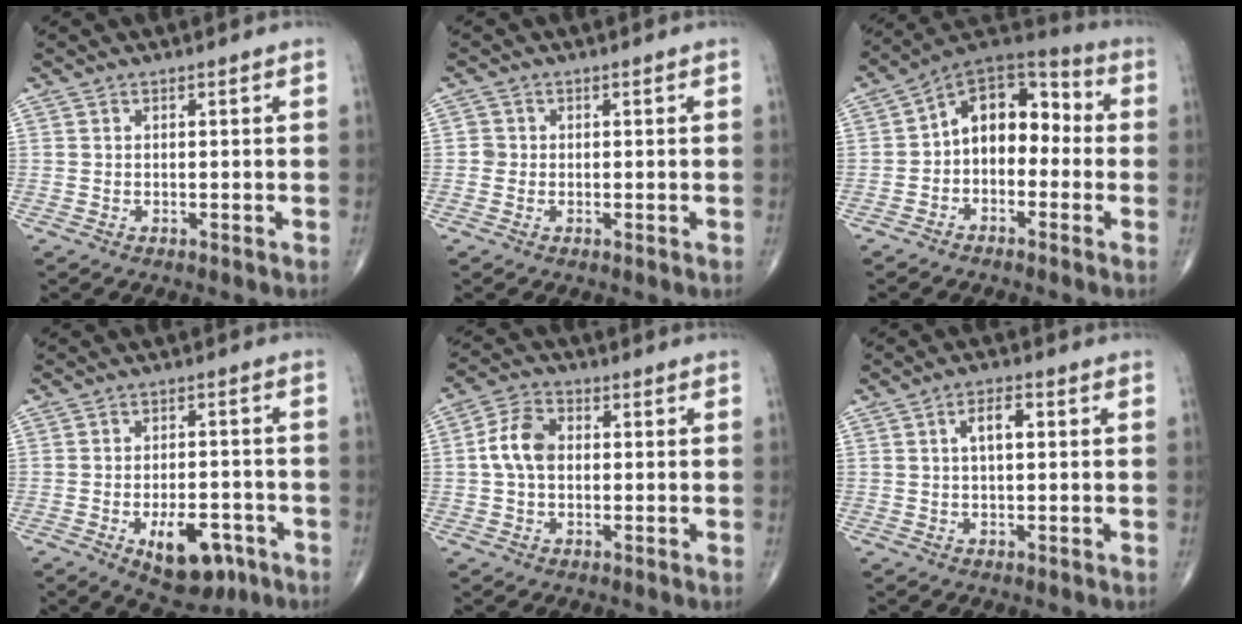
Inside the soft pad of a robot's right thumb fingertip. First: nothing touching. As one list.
[{"total": 1.5, "force": [-0.2, 1.4, 0.2], "torque": [0.007, 0.006, -0.006]}, {"total": 12.3, "force": [-1.0, 8.3, 9.0], "torque": [-0.092, 0.049, -0.037]}, {"total": 10.7, "force": [-4.9, 5.6, 7.7], "torque": [-0.087, 0.021, -0.062]}, {"total": 7.2, "force": [0.2, 4.9, 5.3], "torque": [-0.100, 0.020, -0.004]}, {"total": 4.2, "force": [0.8, 1.9, 3.6], "torque": [-0.057, 0.008, 0.010]}]